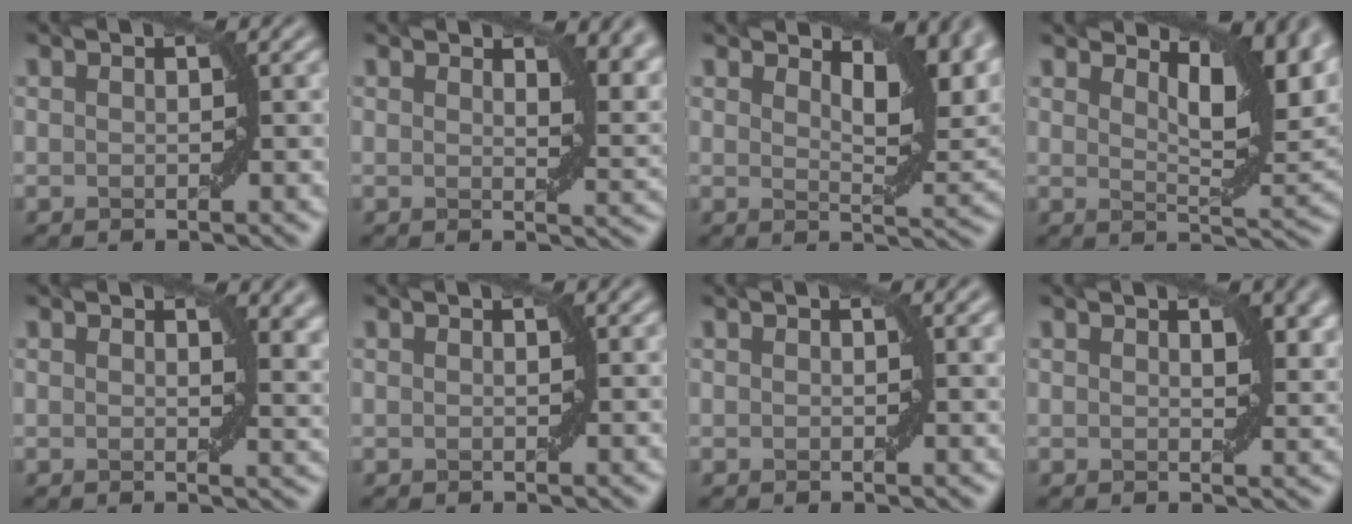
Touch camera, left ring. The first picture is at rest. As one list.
[{"total": 3.7, "force": [2.4, 1.4, 2.5], "torque": [-0.033, -0.007, 0.034]}, {"total": 6.8, "force": [3.9, 2.4, 5.0], "torque": [-0.074, 0.002, 0.063]}, {"total": 7.6, "force": [4.4, 2.4, 5.7], "torque": [-0.088, 0.004, 0.075]}, {"total": 3.2, "force": [1.6, 1.2, 2.4], "torque": [-0.026, -0.007, 0.026]}, {"total": 0.0}, {"total": 1.0, "force": [0.4, 0.1, 0.9], "torque": [-0.011, 0.001, 0.007]}, {"total": 3.0, "force": [1.4, 1.1, 2.4], "torque": [-0.030, -0.001, 0.026]}]